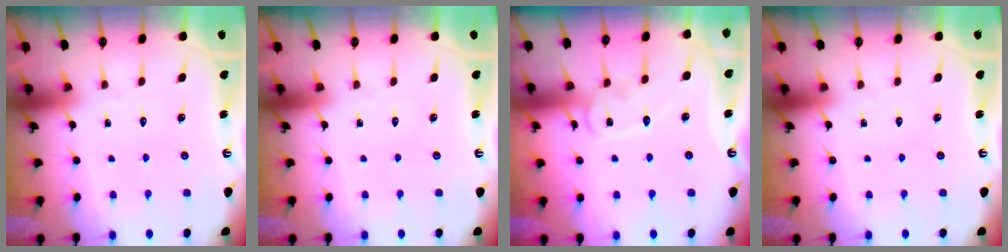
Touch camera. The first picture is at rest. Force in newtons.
{"total": 0.0}
{"total": 9.6, "press": 9.5, "slide": 0.7}
{"total": 0.0}